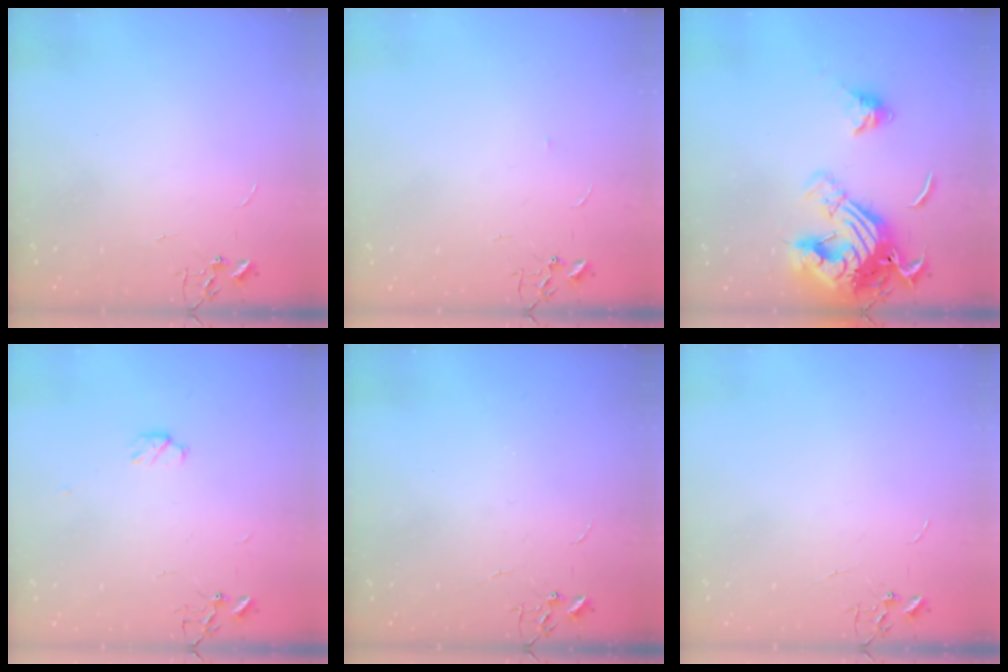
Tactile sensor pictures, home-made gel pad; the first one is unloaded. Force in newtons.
{"total": 2.6, "press": 2.5, "slide": 0.4}
{"total": 20.1, "press": 20.0, "slide": 2.2}
{"total": 3.9, "press": 3.7, "slide": 1.3}
{"total": 0.0}
{"total": 0.0}